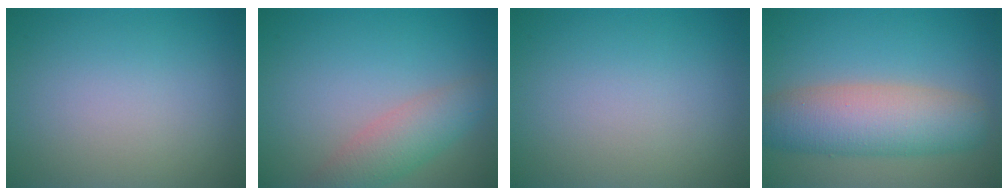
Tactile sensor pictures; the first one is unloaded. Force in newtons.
{"total": 3.8, "press": 3.8, "slide": 0.1}
{"total": 0.0}
{"total": 7.1, "press": 7.1, "slide": 0.1}